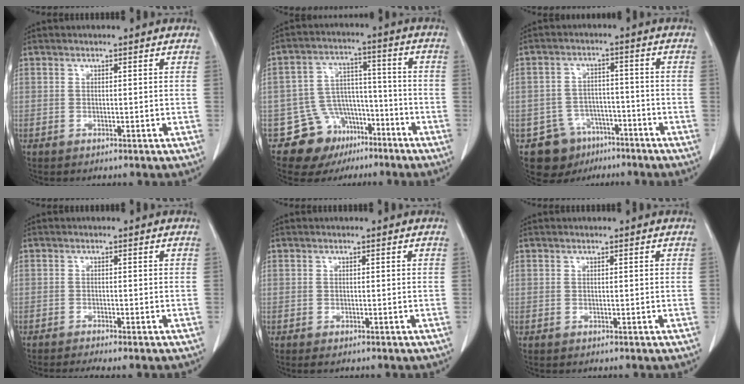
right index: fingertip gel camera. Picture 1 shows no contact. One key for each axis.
{"total": 10.4, "fx": -6.5, "fy": 7.7, "fz": 2.3, "tx": -0.028, "ty": 0.052, "tz": -0.094}
{"total": 9.0, "fx": -5.7, "fy": 6.7, "fz": 1.4, "tx": -0.025, "ty": 0.022, "tz": -0.082}
{"total": 4.3, "fx": -3.7, "fy": 0.0, "fz": 2.2, "tx": -0.025, "ty": -0.007, "tz": -0.054}
{"total": 0.8, "fx": -0.6, "fy": 0.2, "fz": 0.4, "tx": -0.008, "ty": -0.002, "tz": -0.006}
{"total": 0.0}